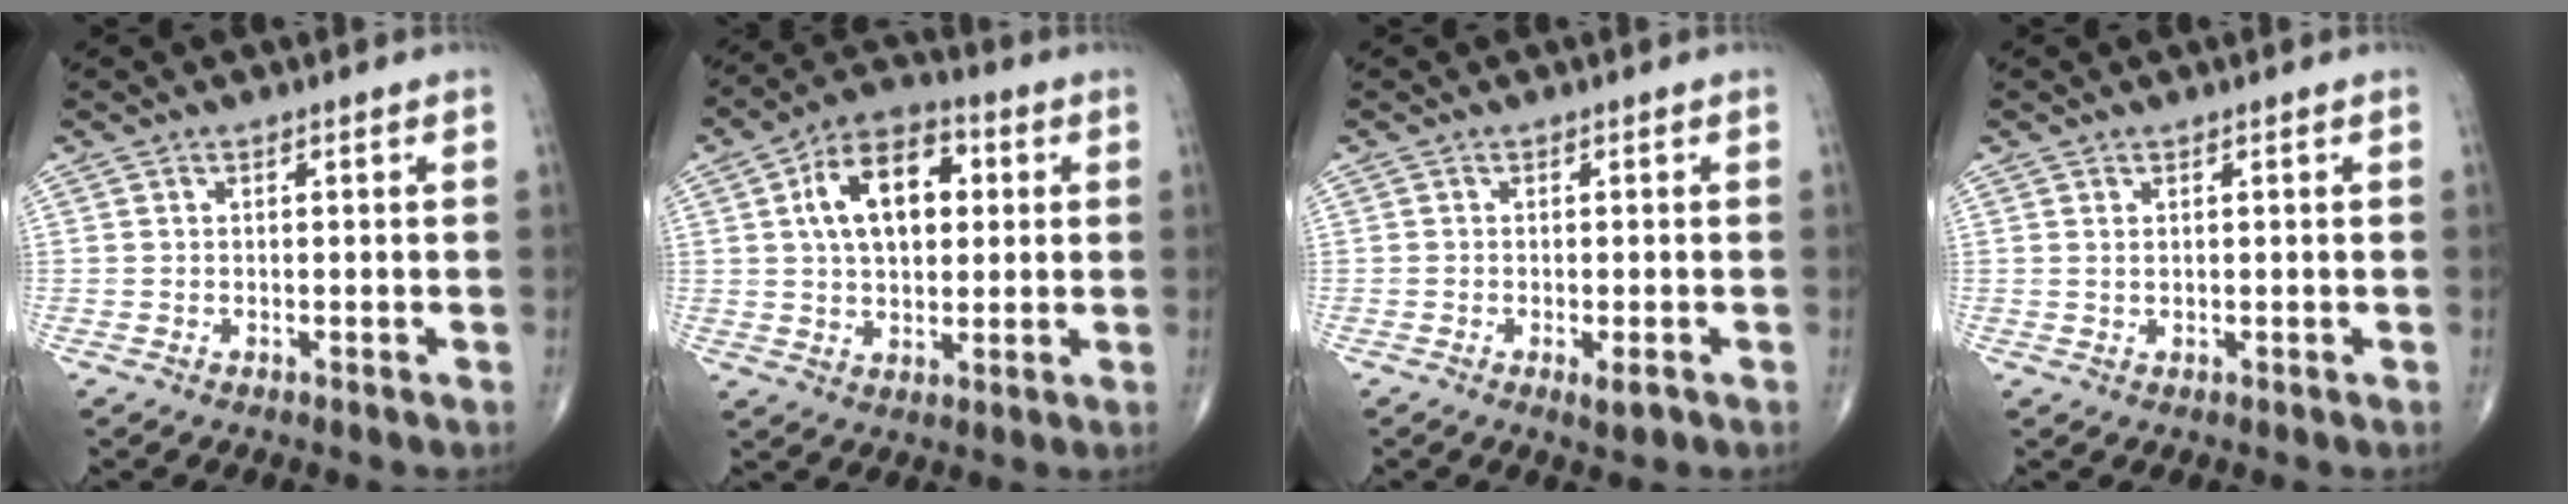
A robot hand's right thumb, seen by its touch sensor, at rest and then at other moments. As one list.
[{"total": 14.0, "force": [3.0, 8.5, 10.7], "torque": [-0.158, 0.013, 0.044]}, {"total": 2.2, "force": [-0.9, 0.7, 1.9], "torque": [-0.028, -0.003, -0.014]}, {"total": 0.8, "force": [0.4, 0.4, 0.6], "torque": [-0.012, 0.000, 0.009]}]